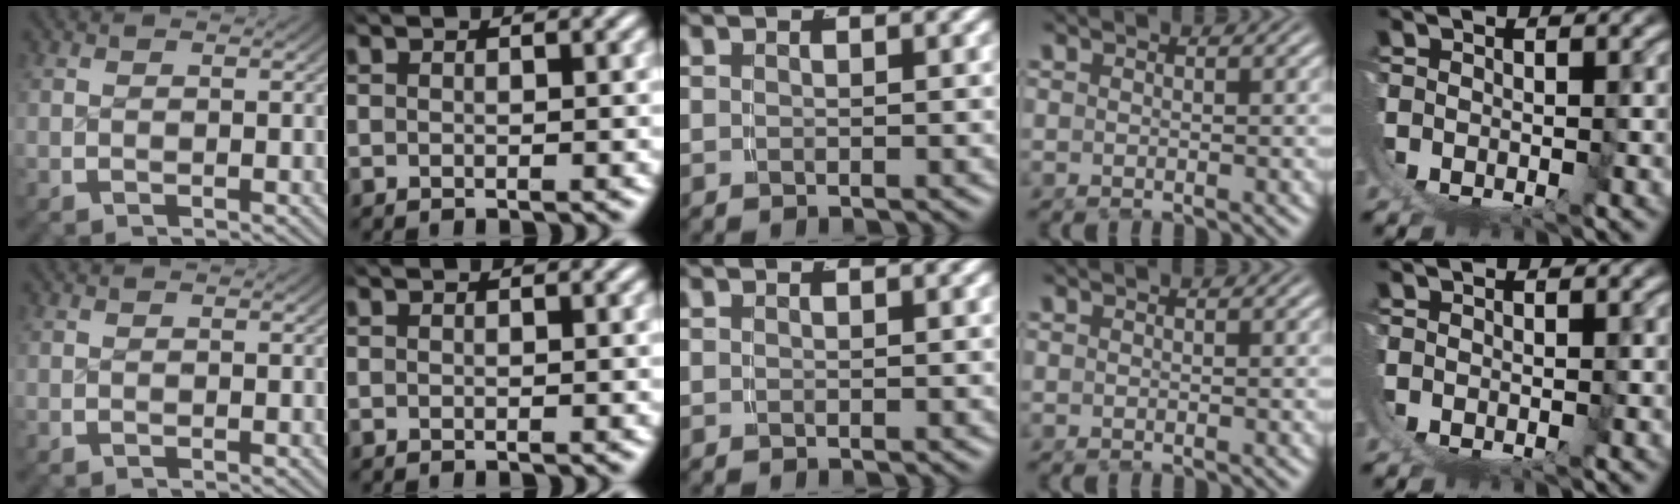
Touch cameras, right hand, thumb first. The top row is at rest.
{}